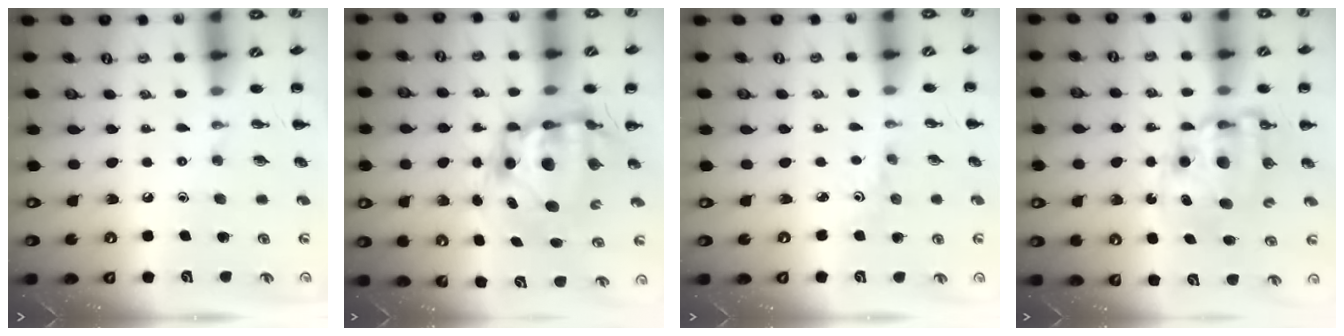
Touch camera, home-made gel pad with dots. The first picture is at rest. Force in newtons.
{"total": 11.4, "press": 11.0, "slide": 2.9}
{"total": 1.7, "press": 1.7, "slide": 0.4}
{"total": 10.5, "press": 10.2, "slide": 2.5}